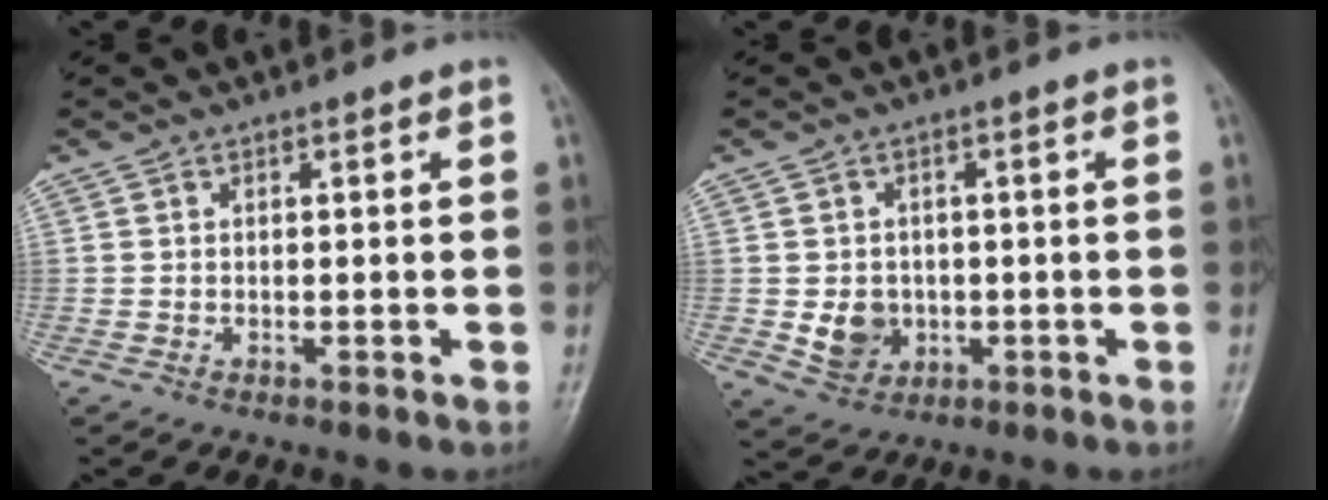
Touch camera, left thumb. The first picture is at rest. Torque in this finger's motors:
{"motor_torque": [-0.40, 0.46, 0.67, 0.15, 0.01]}